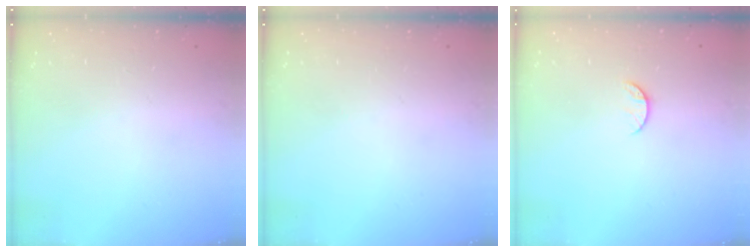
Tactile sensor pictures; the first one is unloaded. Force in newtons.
{"total": 0.0}
{"total": 5.0, "press": 5.0, "slide": 0.5}